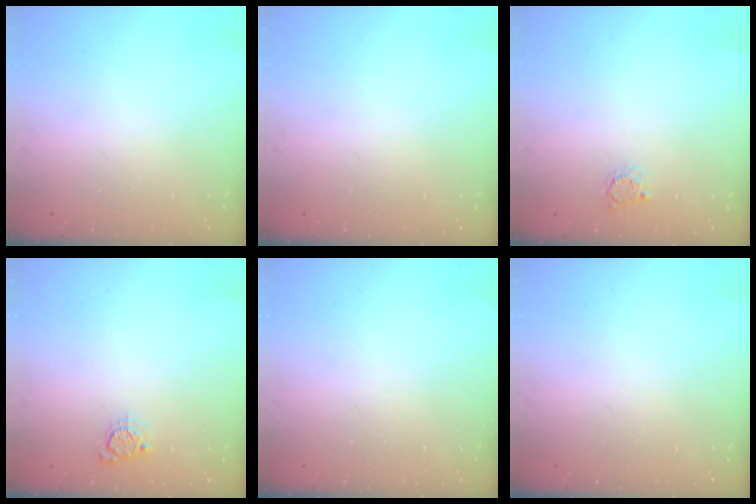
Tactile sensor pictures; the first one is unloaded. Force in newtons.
{"total": 0.0}
{"total": 2.6, "press": 2.6, "slide": 0.4}
{"total": 3.3, "press": 3.3, "slide": 0.5}
{"total": 0.0}
{"total": 0.0}